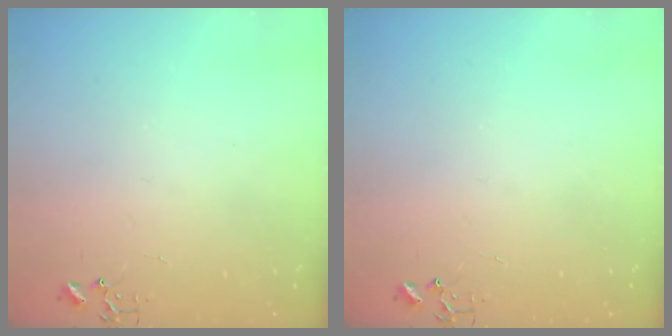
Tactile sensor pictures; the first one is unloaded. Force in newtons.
{"total": 0.0}